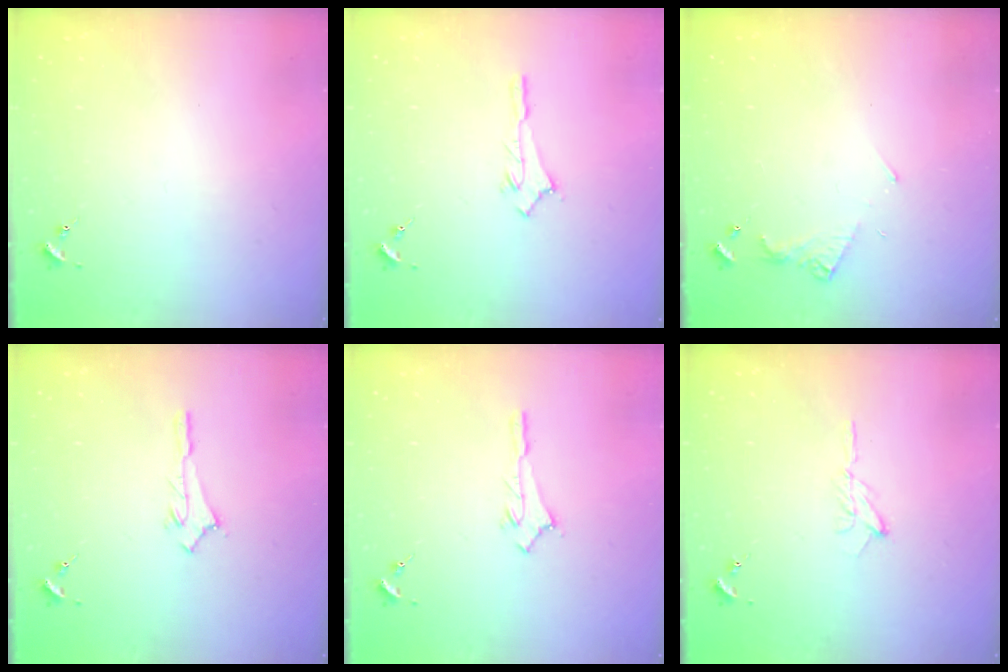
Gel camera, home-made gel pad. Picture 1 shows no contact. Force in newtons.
{"total": 2.5, "press": 2.5, "slide": 0.2}
{"total": 4.9, "press": 4.9, "slide": 0.5}
{"total": 2.5, "press": 2.5, "slide": 0.2}
{"total": 2.5, "press": 2.5, "slide": 0.2}
{"total": 4.9, "press": 4.9, "slide": 0.6}